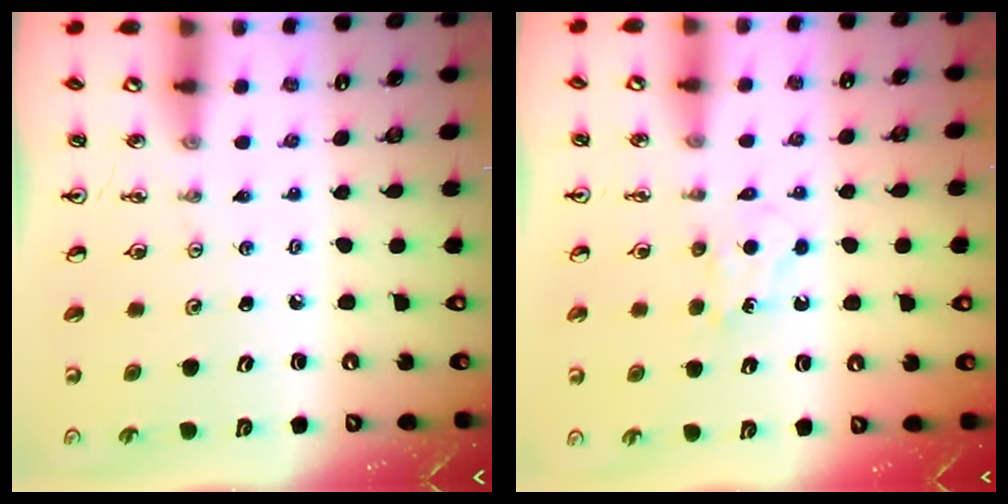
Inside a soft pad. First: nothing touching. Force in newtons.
{"total": 5.8, "press": 5.7, "slide": 0.8}